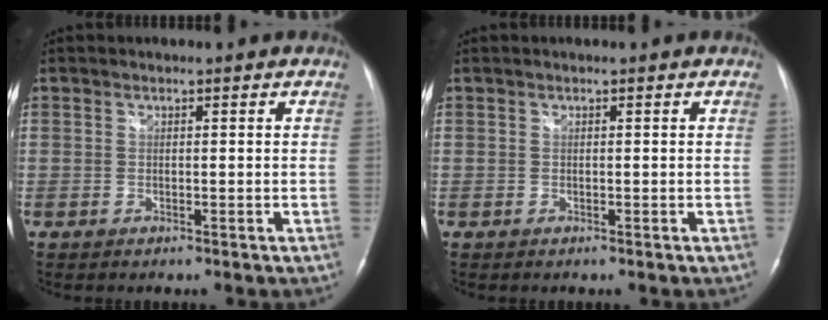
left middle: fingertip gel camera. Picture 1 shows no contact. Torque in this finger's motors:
{"motor_torque": [0.22, -0.18, 0.05, 0.02]}